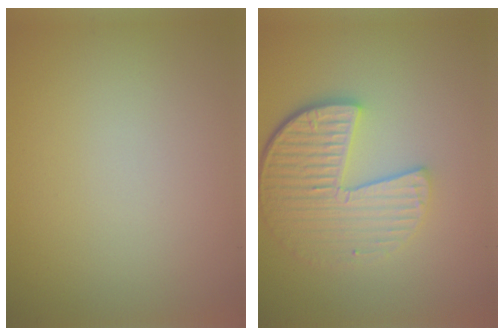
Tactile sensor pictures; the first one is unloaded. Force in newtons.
{"total": 6.1, "press": 4.3, "slide": 4.3}